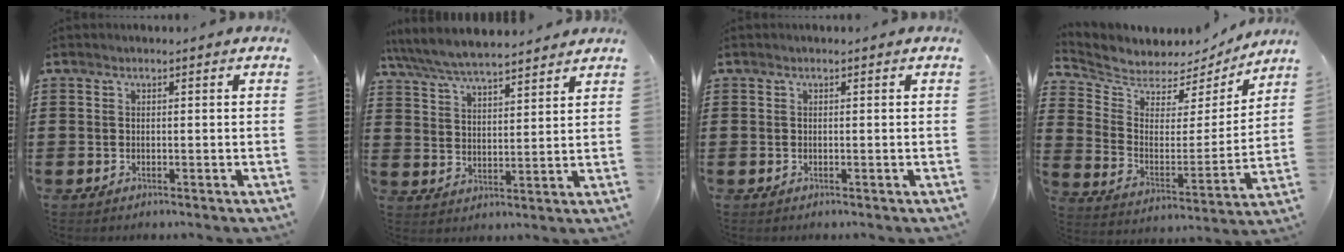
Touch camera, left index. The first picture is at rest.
{"total": 6.4, "force": [6.0, 0.7, 2.0], "torque": [-0.062, -0.026, 0.108]}
{"total": 0.0}
{"total": 5.1, "force": [4.7, 1.9, -0.6], "torque": [-0.032, -0.044, 0.077]}